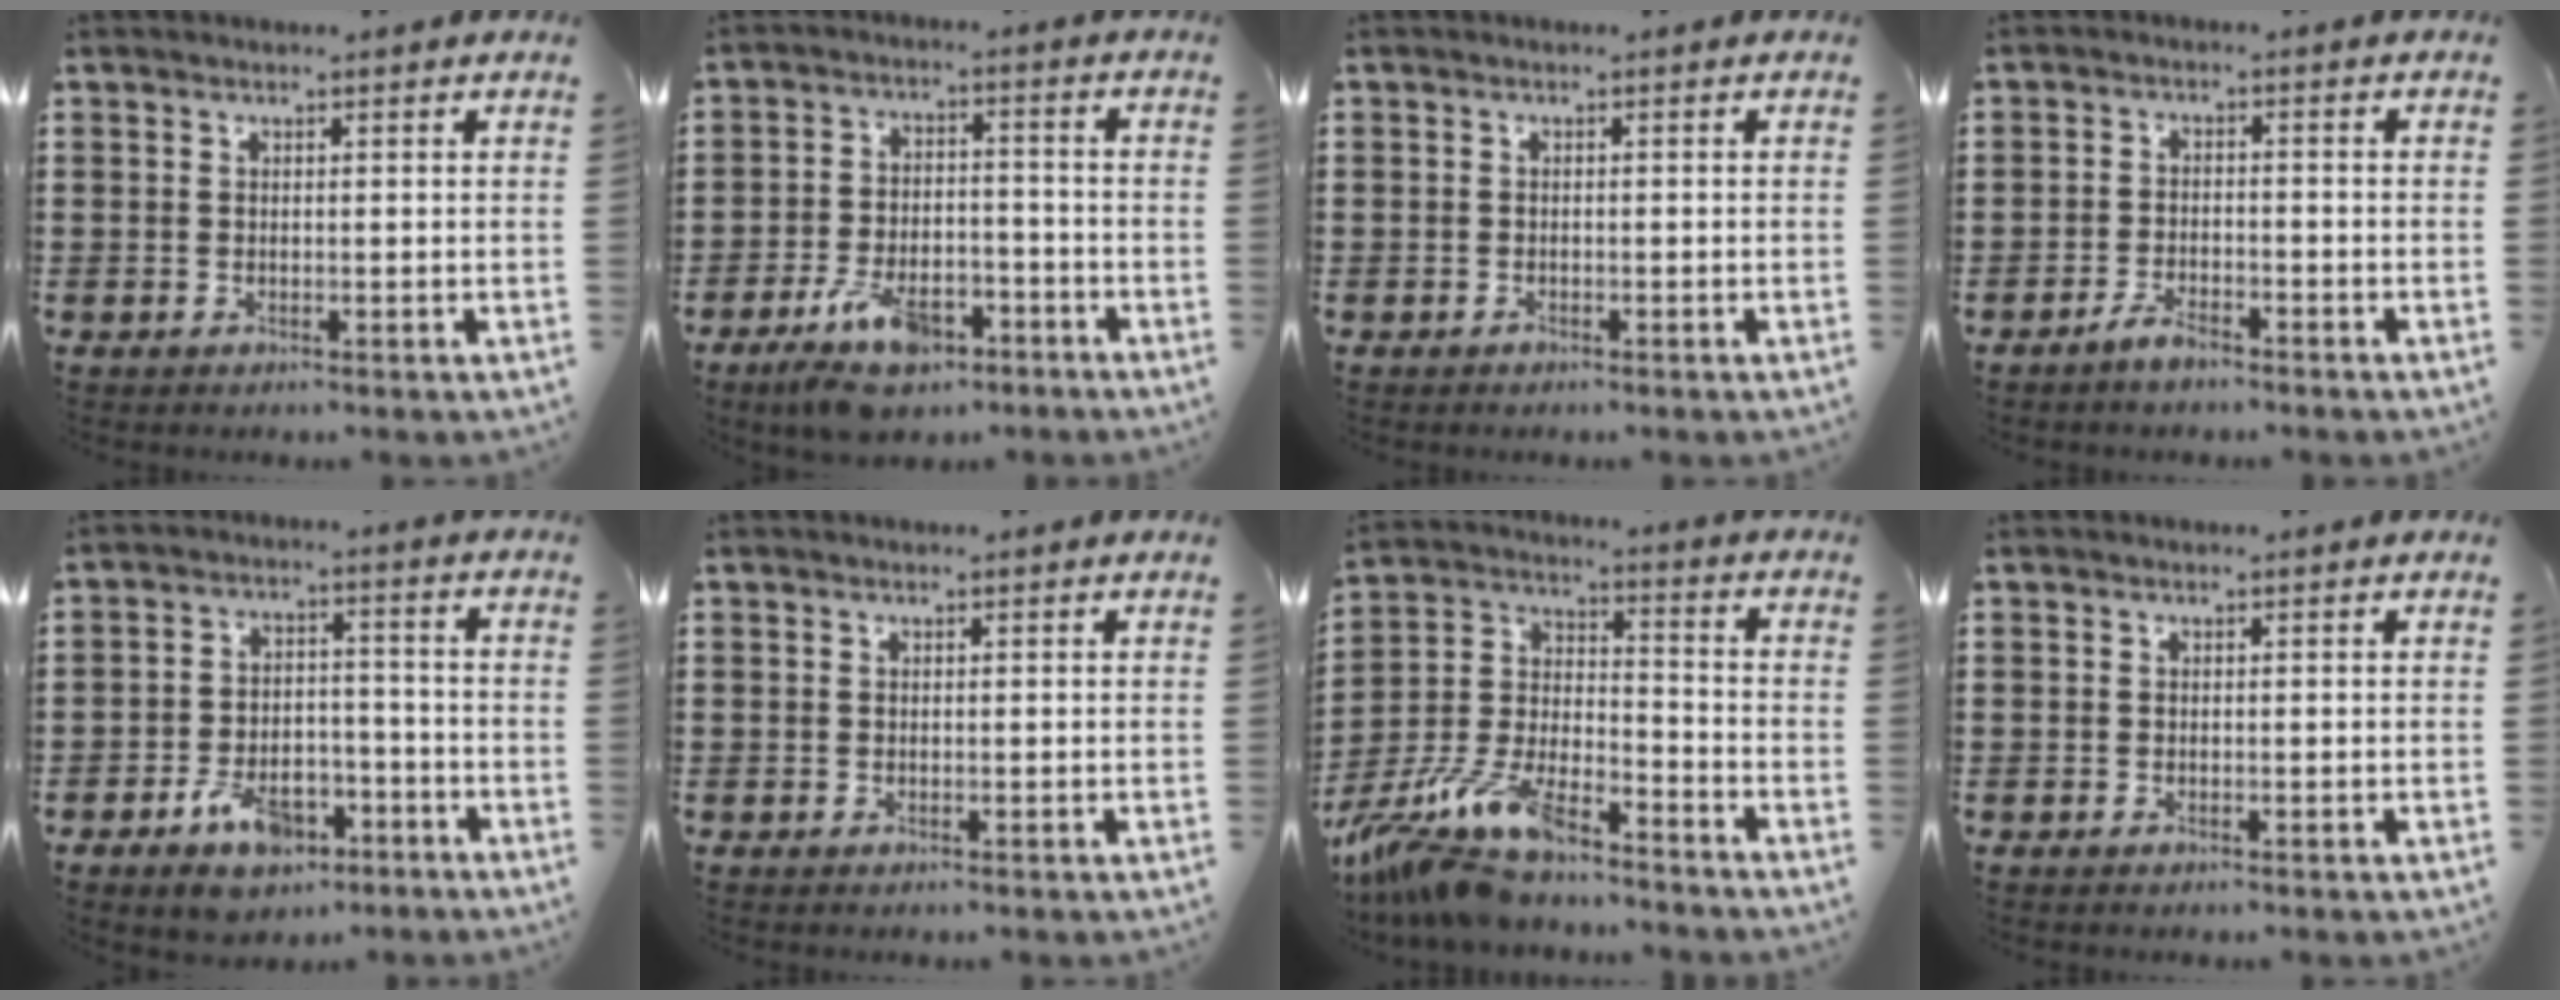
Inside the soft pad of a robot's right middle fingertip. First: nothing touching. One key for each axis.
{"total": 8.5, "fx": -6.1, "fy": 3.6, "fz": 4.6, "tx": -0.086, "ty": 0.011, "tz": -0.112}
{"total": 0.6, "fx": -0.5, "fy": 0.3, "fz": 0.0, "tx": 0.000, "ty": 0.003, "tz": -0.011}
{"total": 2.9, "fx": -2.5, "fy": 0.8, "fz": 1.1, "tx": -0.027, "ty": 0.004, "tz": -0.051}
{"total": 7.2, "fx": -4.9, "fy": 3.8, "fz": 3.6, "tx": -0.052, "ty": 0.021, "tz": -0.091}
{"total": 0.0}
{"total": 11.7, "fx": -10.1, "fy": 2.6, "fz": 5.3, "tx": -0.118, "ty": 0.013, "tz": -0.203}
{"total": 0.0}